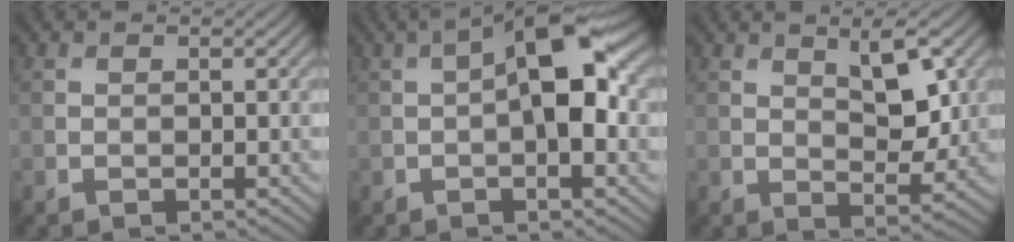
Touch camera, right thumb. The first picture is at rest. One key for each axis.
{"total": 9.5, "fx": 0.7, "fy": 3.5, "fz": 8.7, "tx": -0.145, "ty": 0.018, "tz": 0.005}
{"total": 5.9, "fx": 2.4, "fy": 2.4, "fz": 4.8, "tx": -0.075, "ty": -0.008, "tz": 0.041}